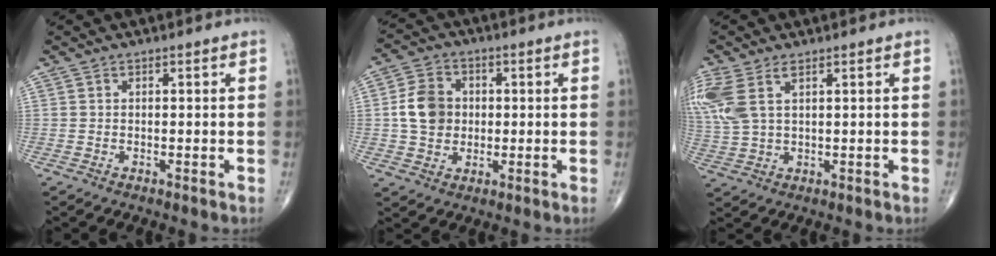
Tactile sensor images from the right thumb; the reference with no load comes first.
{"total": 9.1, "force": [0.4, 6.9, 5.9], "torque": [-0.100, 0.011, 0.003]}
{"total": 9.6, "force": [3.8, 4.6, 7.5], "torque": [-0.205, 0.008, 0.089]}